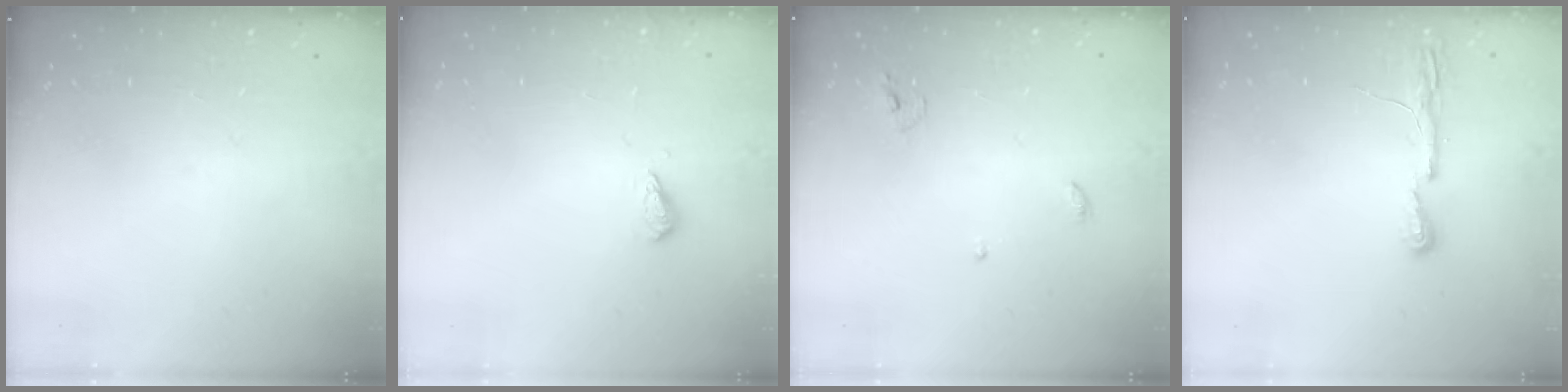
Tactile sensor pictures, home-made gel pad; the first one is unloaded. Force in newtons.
{"total": 2.7, "press": 2.6, "slide": 0.4}
{"total": 3.8, "press": 3.8, "slide": 0.4}
{"total": 4.3, "press": 4.2, "slide": 0.6}